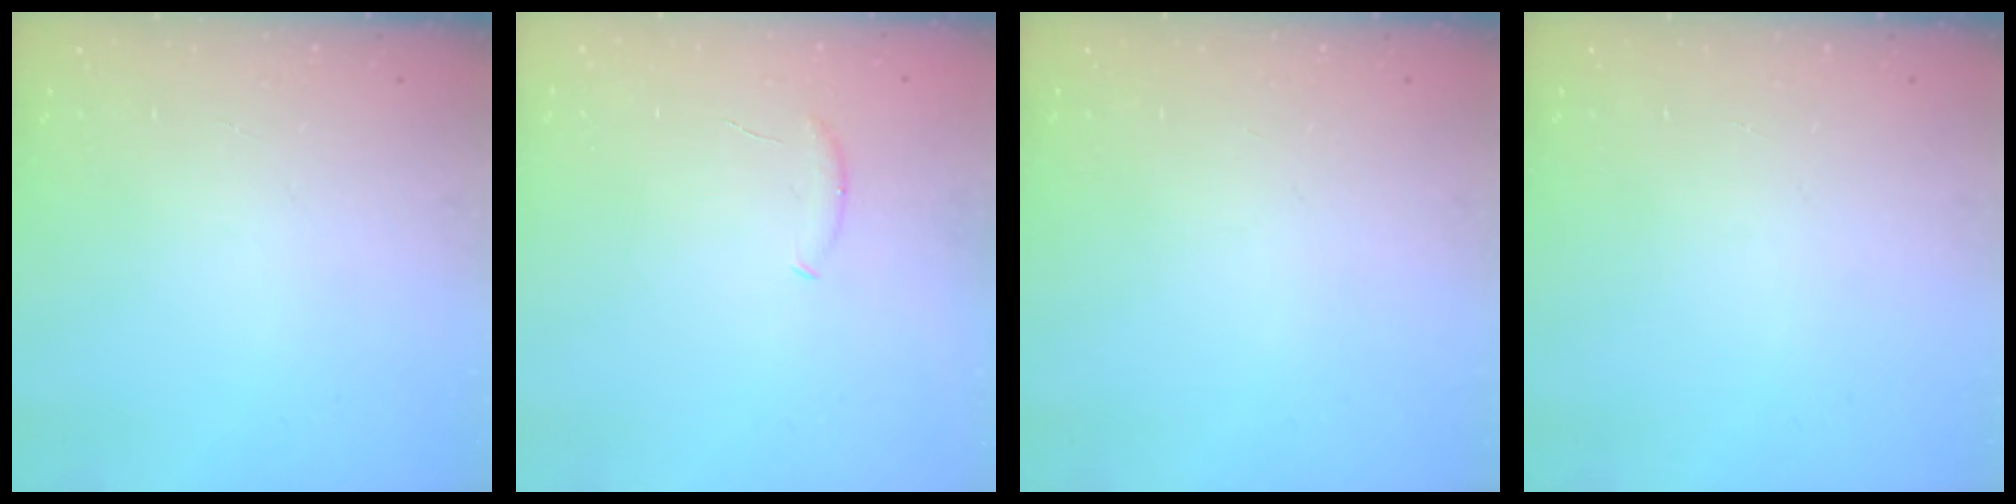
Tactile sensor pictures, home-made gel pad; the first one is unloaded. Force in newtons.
{"total": 4.7, "press": 4.6, "slide": 0.7}
{"total": 0.0}
{"total": 0.0}